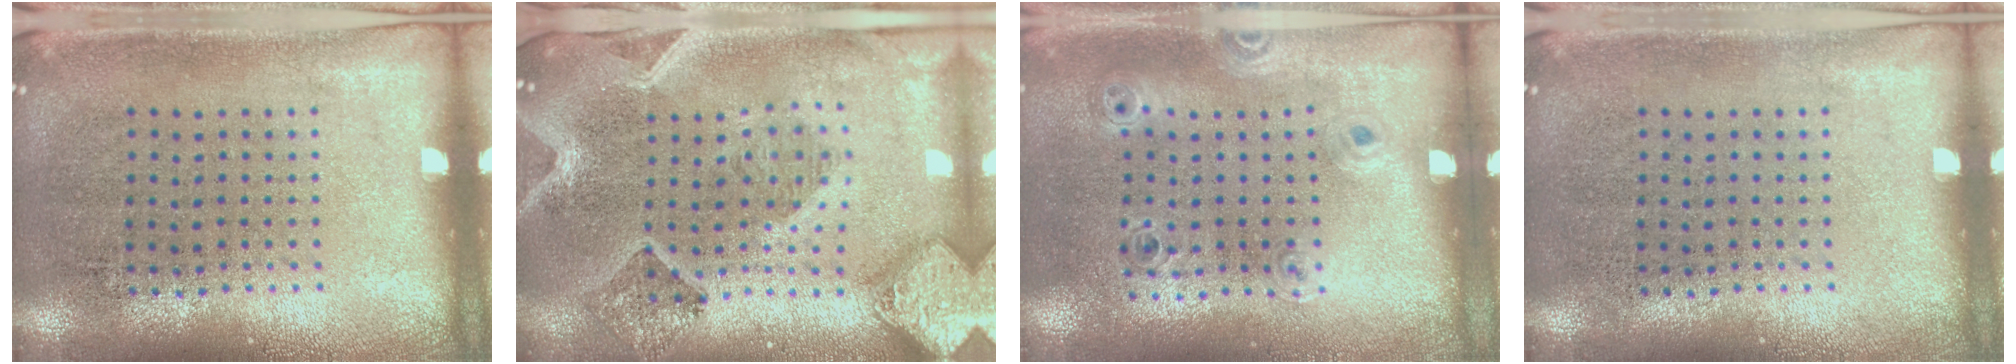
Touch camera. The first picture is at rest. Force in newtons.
{"total": 2.3, "press": 2.1, "slide": 1.0}
{"total": 0.9, "press": 0.9, "slide": 0.2}
{"total": 0.0}